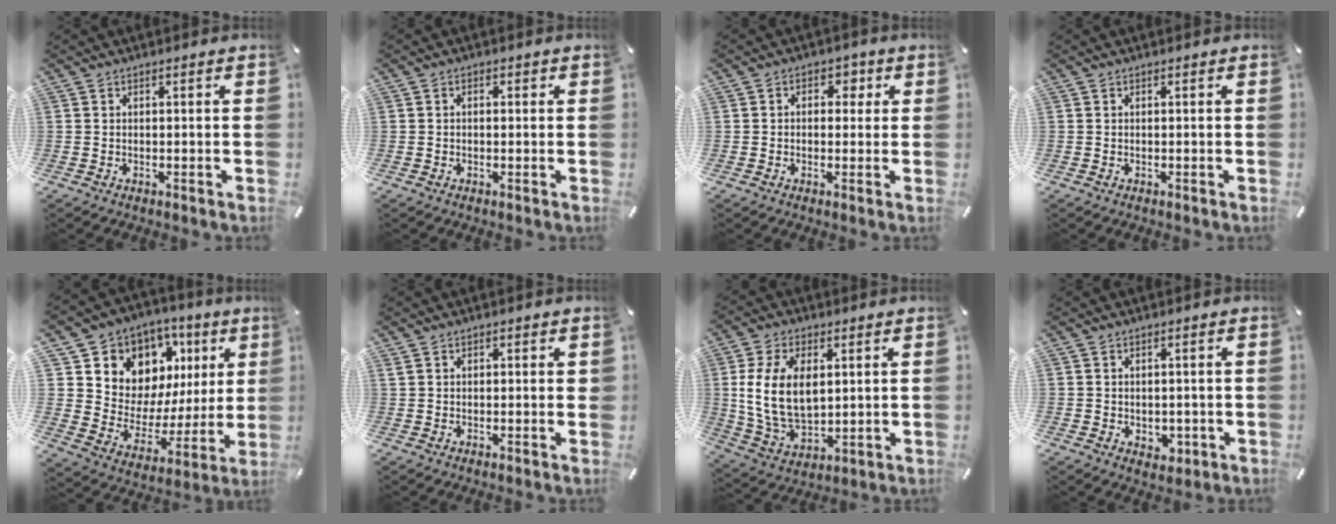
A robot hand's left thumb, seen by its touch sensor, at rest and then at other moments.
{"total": 1.0, "force": [-0.2, 0.8, 0.7], "torque": [-0.013, 0.004, -0.004]}
{"total": 3.7, "force": [0.1, 2.9, 2.3], "torque": [-0.017, -0.001, -0.009]}
{"total": 0.0}
{"total": 10.1, "force": [5.5, 8.3, 1.5], "torque": [-0.028, -0.076, 0.107]}
{"total": 1.6, "force": [0.7, 1.0, 1.0], "torque": [-0.021, 0.003, 0.013]}
{"total": 13.6, "force": [3.0, 8.9, 9.8], "torque": [-0.229, 0.002, 0.054]}
{"total": 2.5, "force": [-0.2, 2.3, 1.1], "torque": [-0.003, -0.002, -0.006]}